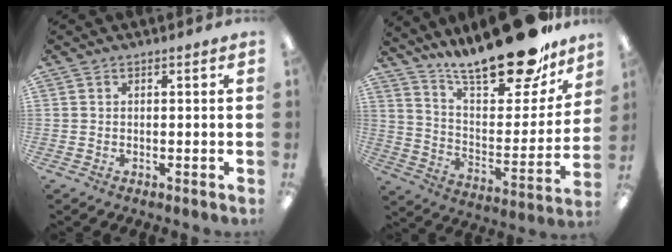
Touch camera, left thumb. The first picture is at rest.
{"total": 24.5, "force": [19.3, 7.8, 12.9], "torque": [-0.186, -0.128, 0.323]}